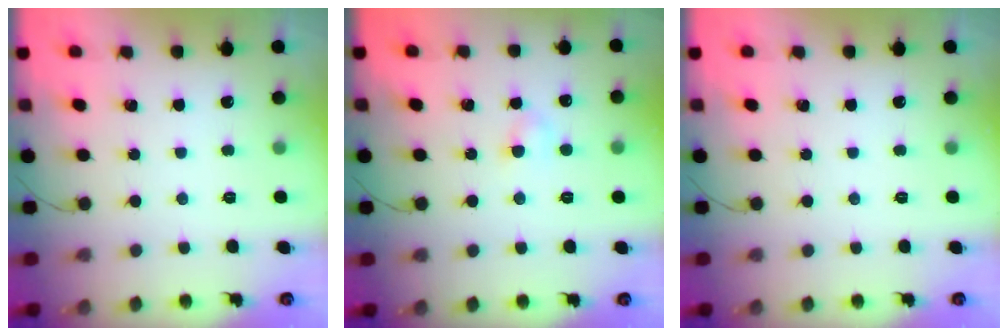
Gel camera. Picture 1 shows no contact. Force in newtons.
{"total": 2.8, "press": 2.6, "slide": 1.0}
{"total": 0.0}